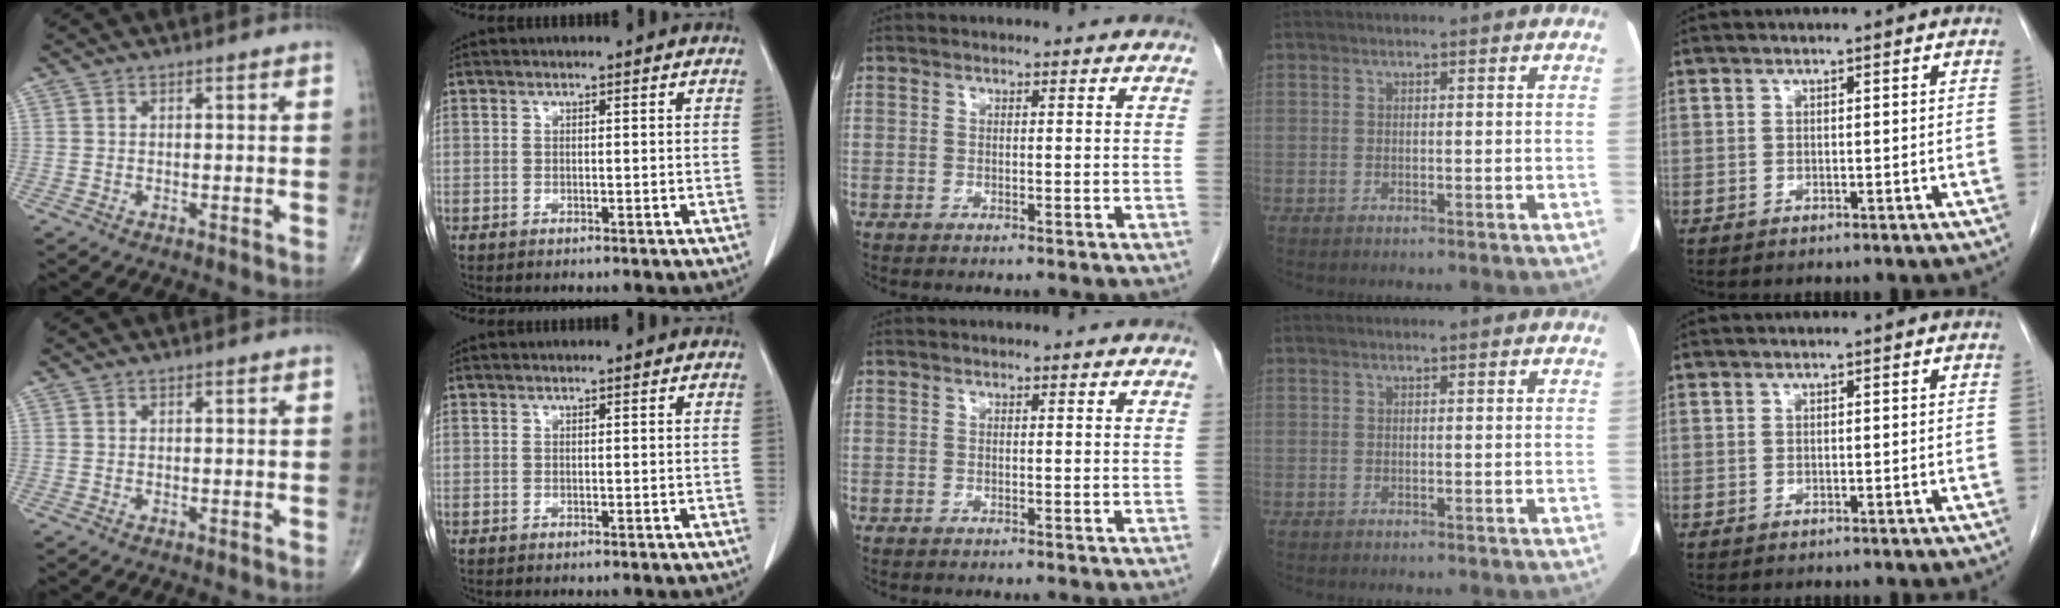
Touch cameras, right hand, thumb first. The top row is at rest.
{}